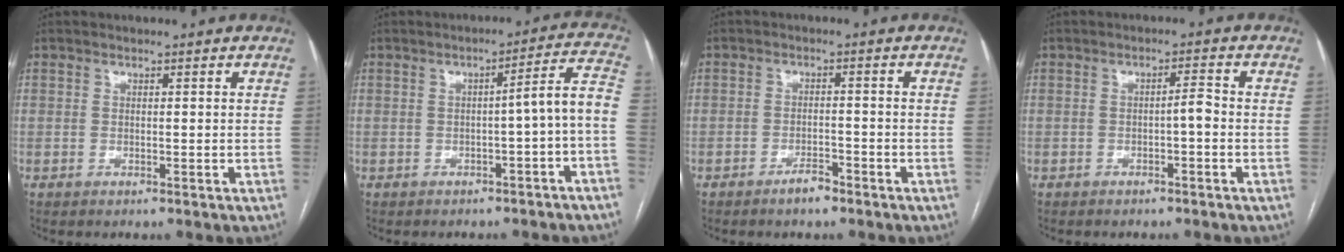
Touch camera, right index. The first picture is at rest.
{"total": 6.7, "force": [-2.6, -0.1, 6.2], "torque": [-0.065, 0.027, -0.036]}
{"total": 2.8, "force": [-2.2, 0.9, 1.4], "torque": [-0.021, 0.003, -0.036]}
{"total": 2.1, "force": [-0.7, 0.3, 2.0], "torque": [-0.028, 0.004, -0.013]}